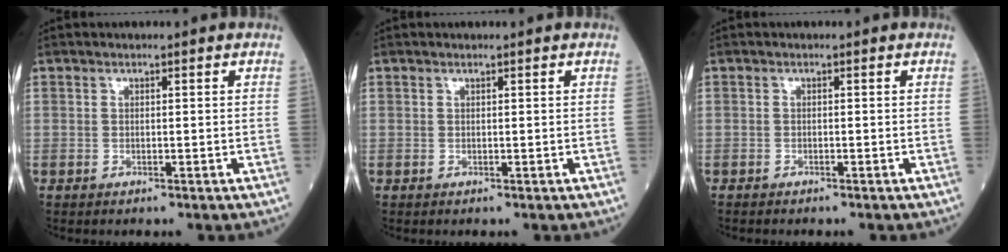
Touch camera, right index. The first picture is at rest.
{"total": 0.0}
{"total": 1.0, "force": [-0.8, 0.3, 0.5], "torque": [-0.013, -0.003, -0.011]}